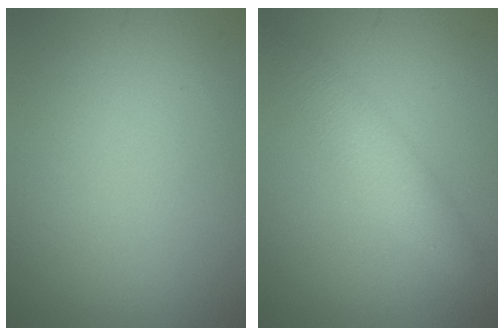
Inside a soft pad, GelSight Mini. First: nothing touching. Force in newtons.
{"total": 2.9, "press": 2.9, "slide": 0.1}